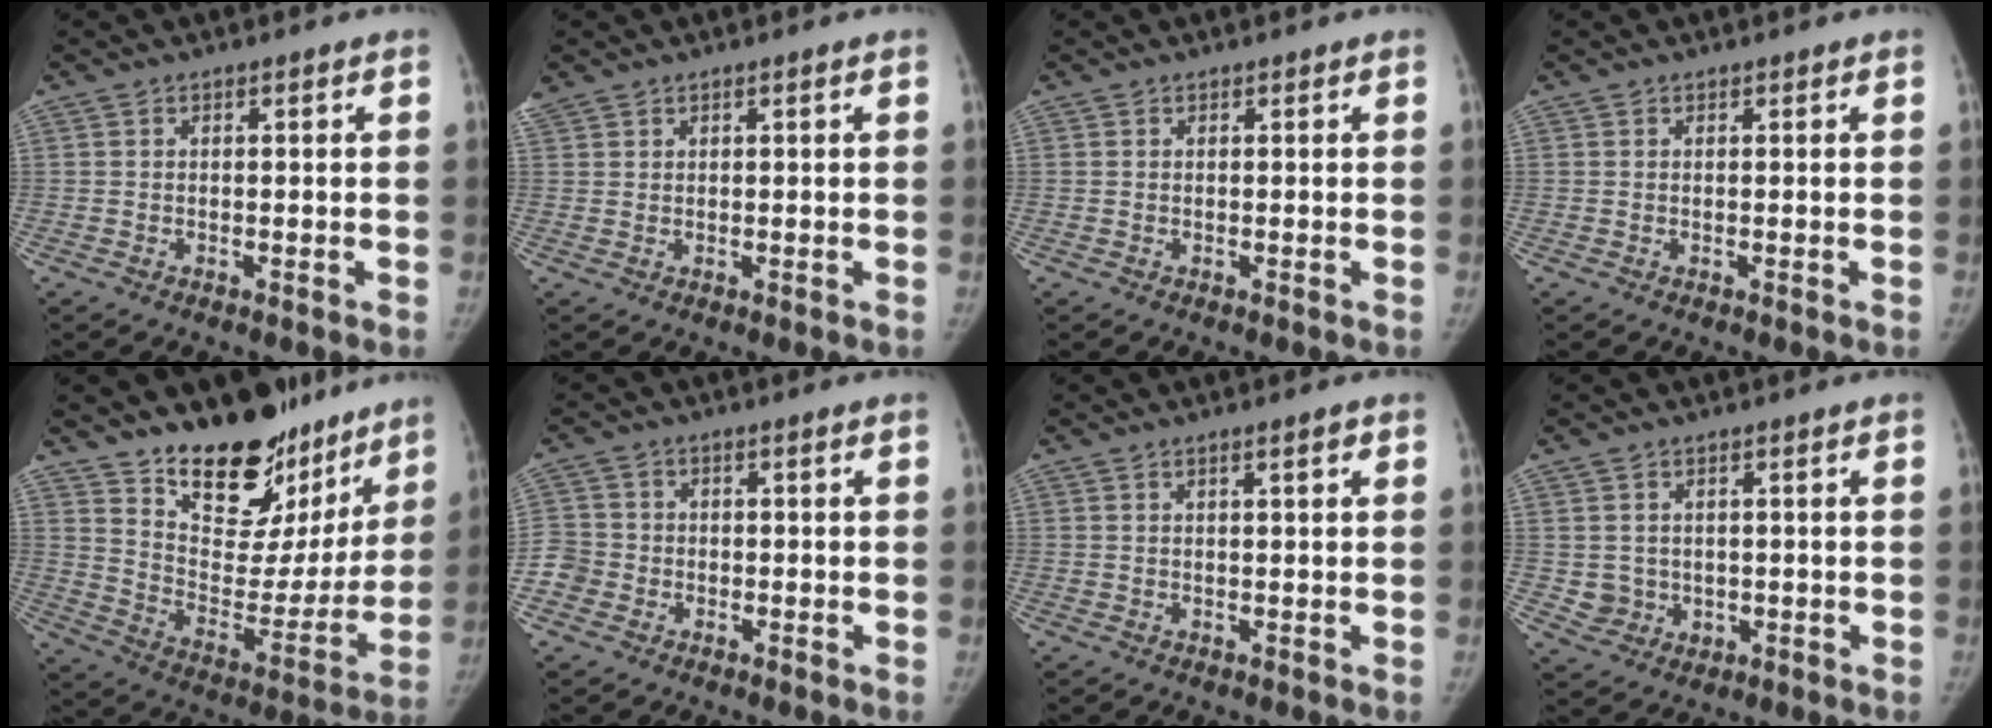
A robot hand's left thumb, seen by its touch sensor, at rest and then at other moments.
{"total": 2.1, "force": [1.5, 1.5, 0.4], "torque": [-0.006, 0.013, 0.034]}
{"total": 0.0}
{"total": 0.0}
{"total": 23.7, "force": [18.0, 11.8, 10.0], "torque": [-0.098, -0.114, 0.275]}
{"total": 4.2, "force": [-1.6, 3.8, 0.5], "torque": [0.009, 0.014, -0.038]}
{"total": 1.5, "force": [0.8, 0.1, 1.3], "torque": [-0.019, -0.001, 0.011]}
{"total": 4.2, "force": [0.4, 4.0, 1.2], "torque": [-0.004, -0.003, 0.017]}